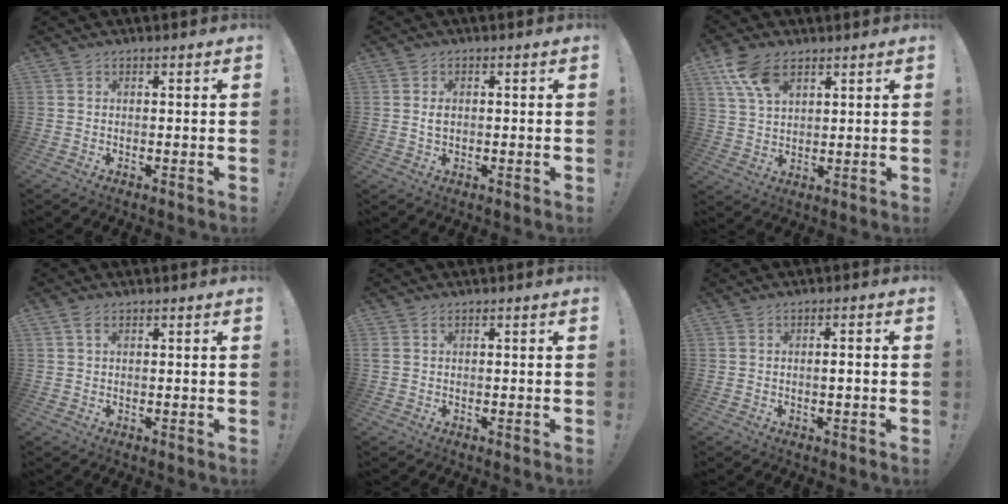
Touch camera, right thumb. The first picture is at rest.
{"total": 1.7, "force": [0.4, 1.3, 1.0], "torque": [-0.014, 0.003, 0.005]}
{"total": 10.4, "force": [5.8, 5.9, 6.4], "torque": [-0.123, -0.015, 0.112]}
{"total": 1.8, "force": [0.9, 0.9, 1.3], "torque": [-0.027, 0.003, 0.015]}
{"total": 0.9, "force": [0.4, 0.3, 0.8], "torque": [-0.021, 0.002, 0.009]}
{"total": 2.1, "force": [-0.5, 0.1, 2.1], "torque": [-0.035, 0.002, -0.012]}